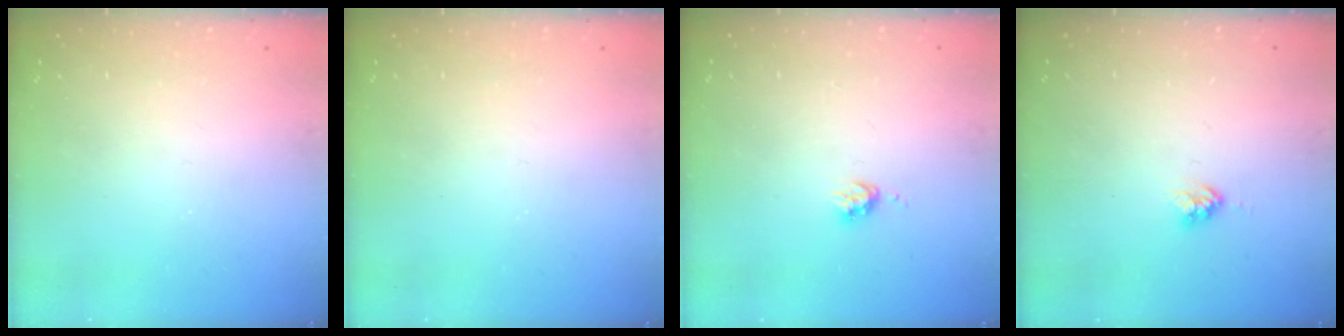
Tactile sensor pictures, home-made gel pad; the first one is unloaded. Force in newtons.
{"total": 0.0}
{"total": 3.7, "press": 3.7, "slide": 0.4}
{"total": 2.4, "press": 2.3, "slide": 0.4}